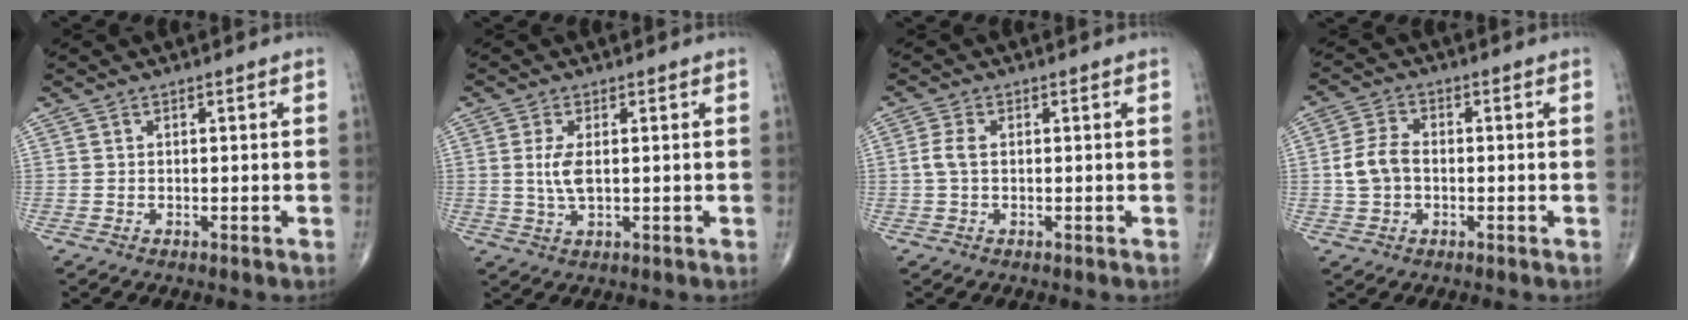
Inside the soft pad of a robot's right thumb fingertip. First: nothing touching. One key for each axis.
{"total": 4.3, "fx": 0.4, "fy": 1.7, "fz": 3.9, "tx": -0.090, "ty": -0.006, "tz": 0.014}
{"total": 2.7, "fx": 0.1, "fy": 1.5, "fz": 2.2, "tx": -0.058, "ty": 0.005, "tz": -0.001}
{"total": 5.7, "fx": -0.5, "fy": 4.0, "fz": 4.1, "tx": -0.085, "ty": 0.017, "tz": -0.013}